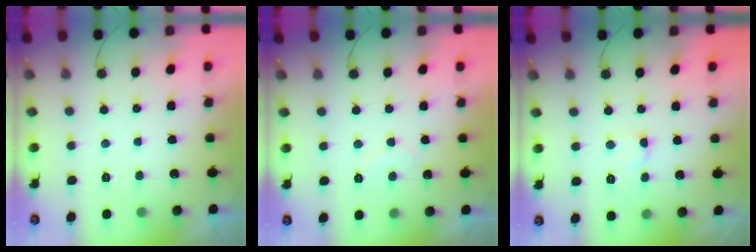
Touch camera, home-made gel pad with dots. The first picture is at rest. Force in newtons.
{"total": 5.5, "press": 5.5, "slide": 0.5}
{"total": 3.7, "press": 3.7, "slide": 0.3}